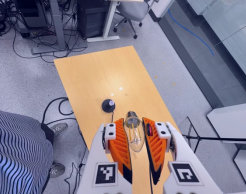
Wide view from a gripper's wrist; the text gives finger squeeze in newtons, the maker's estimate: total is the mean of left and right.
{"total": 21.8, "left": 24.9, "right": 18.7}